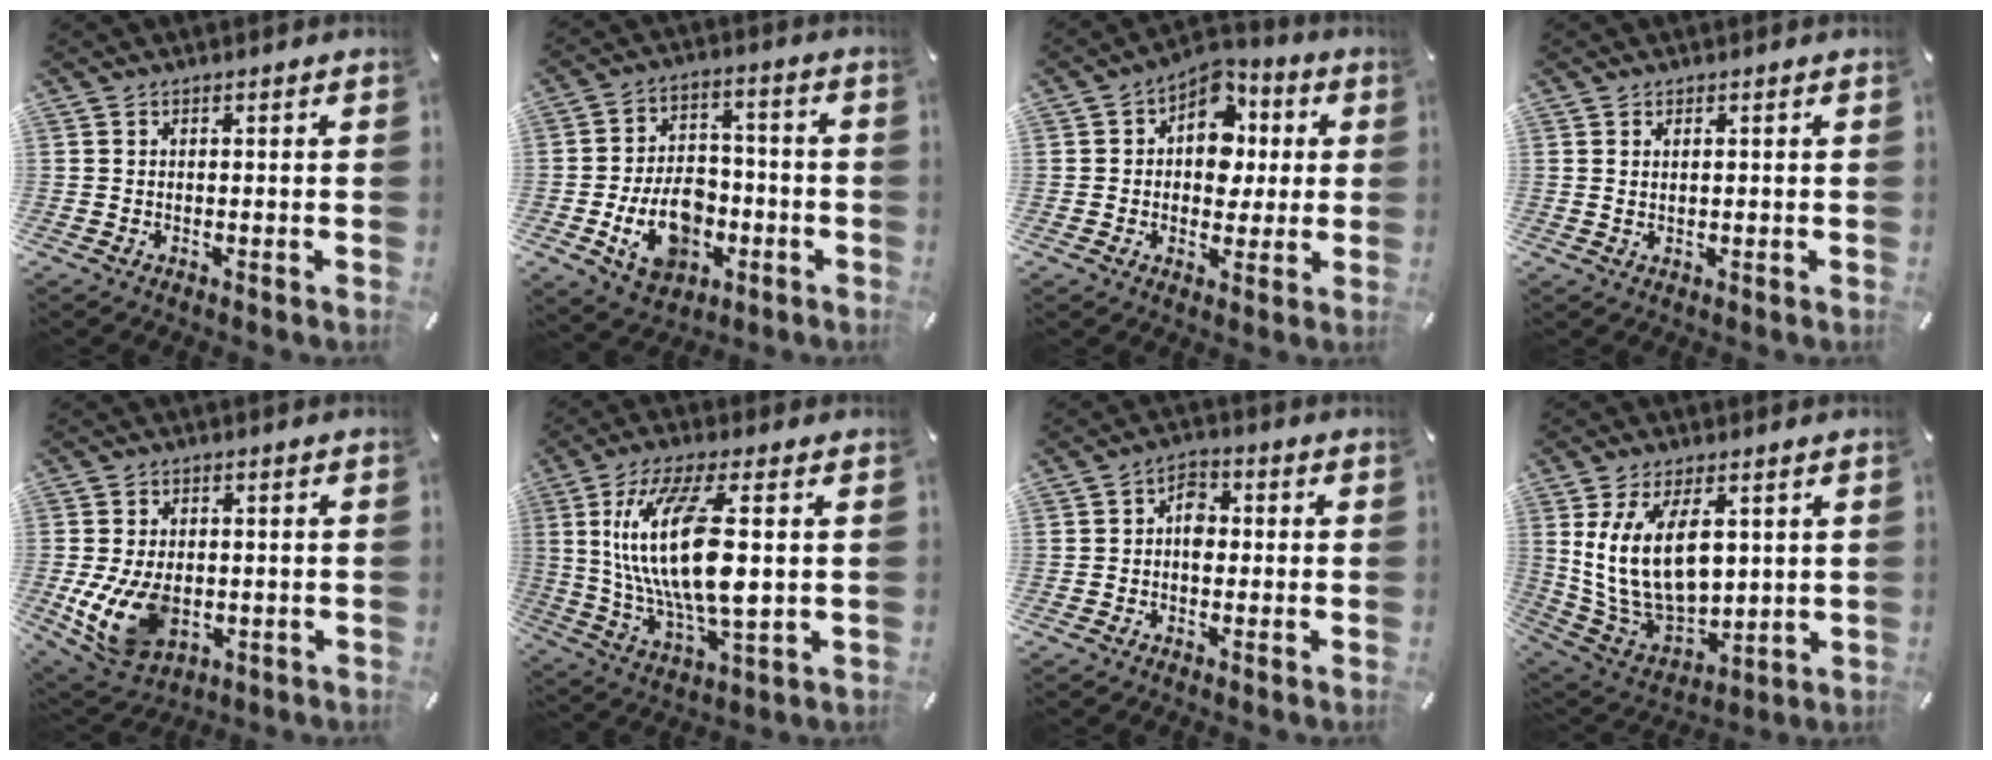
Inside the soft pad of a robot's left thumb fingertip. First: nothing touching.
{"total": 13.7, "force": [-4.7, 9.6, 8.6], "torque": [-0.148, 0.026, -0.081]}
{"total": 10.5, "force": [2.6, 8.7, 5.3], "torque": [-0.066, -0.022, 0.046]}
{"total": 1.2, "force": [0.5, 0.4, 1.0], "torque": [-0.019, 0.001, 0.008]}
{"total": 12.1, "force": [-2.1, 8.5, 8.4], "torque": [-0.185, 0.000, -0.033]}
{"total": 18.6, "force": [3.7, 6.3, 17.2], "torque": [-0.367, -0.018, 0.049]}
{"total": 5.0, "force": [-0.4, 3.5, 3.5], "torque": [-0.057, 0.005, -0.012]}
{"total": 16.1, "force": [4.3, 9.8, 12.0], "torque": [-0.258, -0.021, 0.076]}